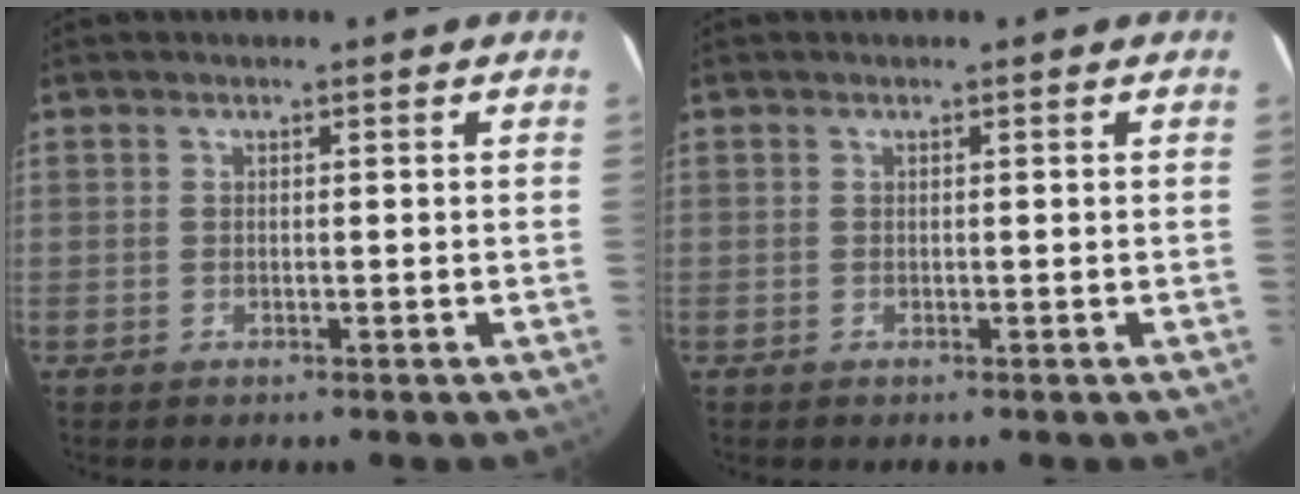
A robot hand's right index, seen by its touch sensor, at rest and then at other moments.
{"total": 0.0}